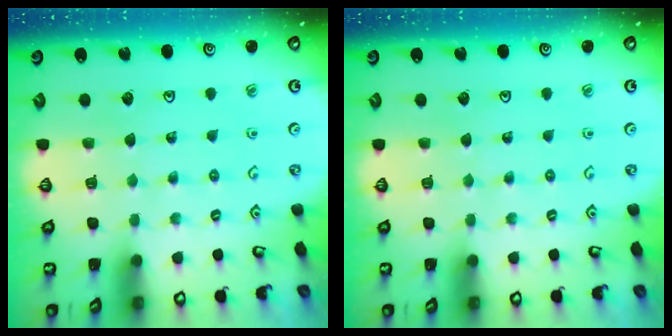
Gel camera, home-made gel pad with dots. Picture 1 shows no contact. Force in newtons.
{"total": 0.0}